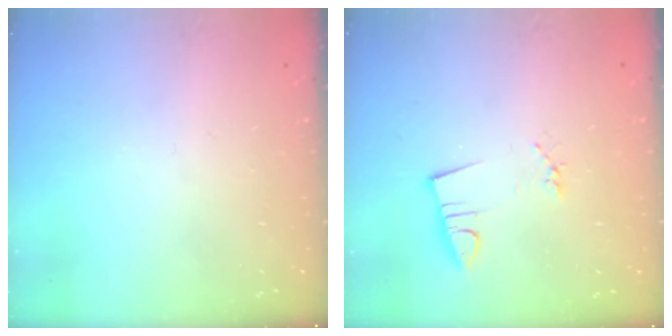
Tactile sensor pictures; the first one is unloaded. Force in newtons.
{"total": 2.9, "press": 1.5, "slide": 2.5}